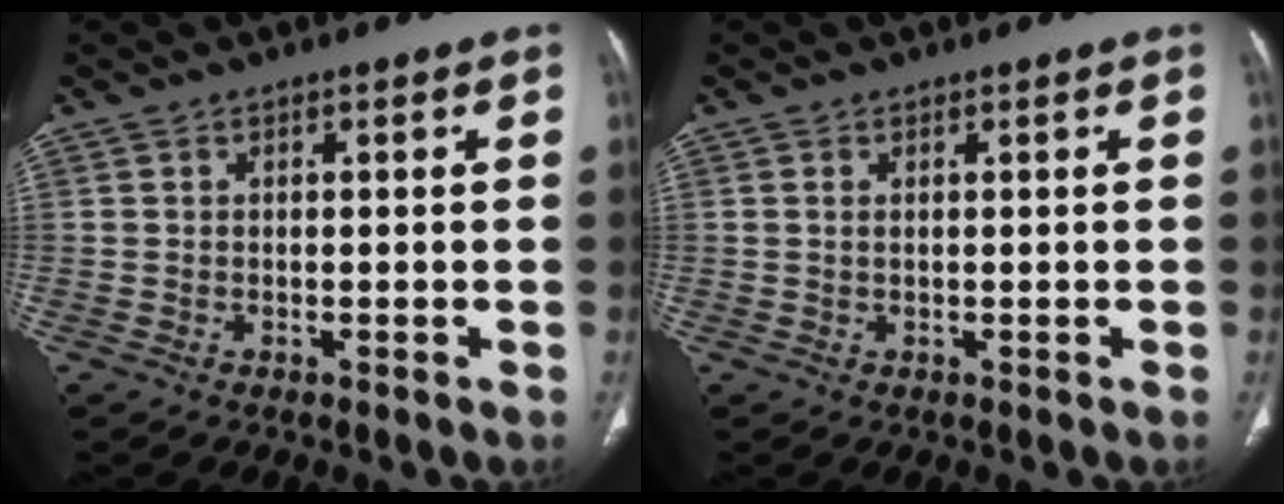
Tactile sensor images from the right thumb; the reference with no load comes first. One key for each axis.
{"total": 0.6, "fx": 0.2, "fy": 0.3, "fz": 0.5, "tx": -0.014, "ty": 0.003, "tz": 0.005}